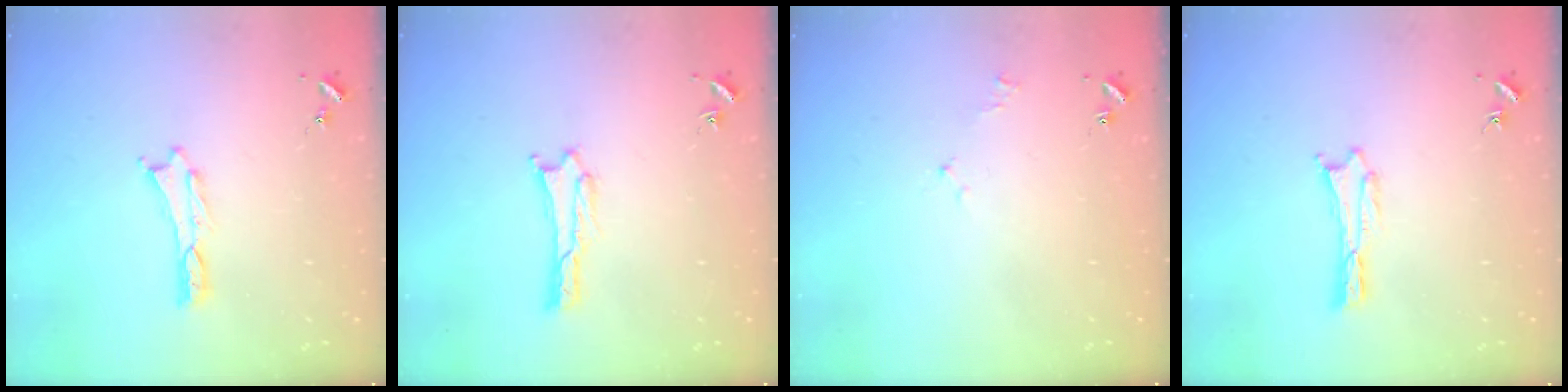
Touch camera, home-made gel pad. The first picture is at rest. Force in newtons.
{"total": 1.7, "press": 1.7, "slide": 0.1}
{"total": 1.6, "press": 1.5, "slide": 0.3}
{"total": 0.7, "press": 0.7, "slide": 0.1}